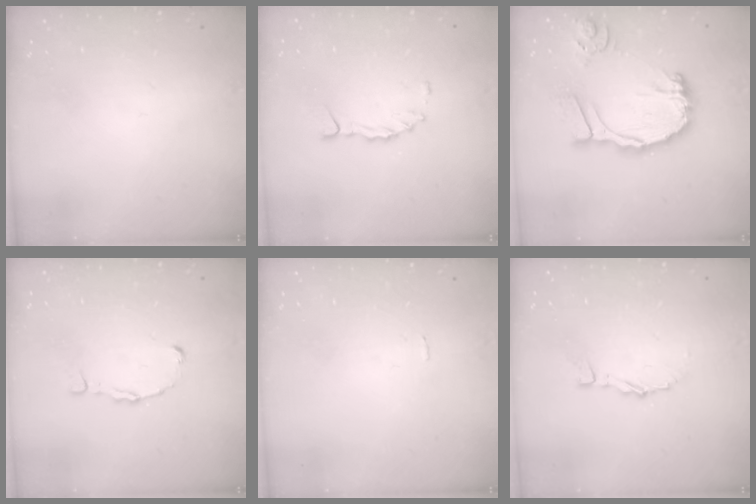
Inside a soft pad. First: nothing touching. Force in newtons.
{"total": 2.8, "press": 2.8, "slide": 0.4}
{"total": 18.2, "press": 18.1, "slide": 2.0}
{"total": 1.5, "press": 1.5, "slide": 0.1}
{"total": 0.0}
{"total": 3.2, "press": 3.2, "slide": 0.4}